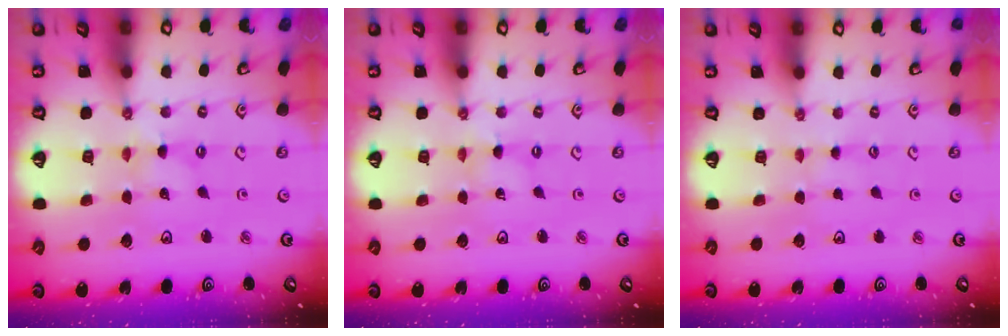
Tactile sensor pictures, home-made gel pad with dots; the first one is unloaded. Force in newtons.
{"total": 0.0}
{"total": 1.4, "press": 1.4, "slide": 0.2}